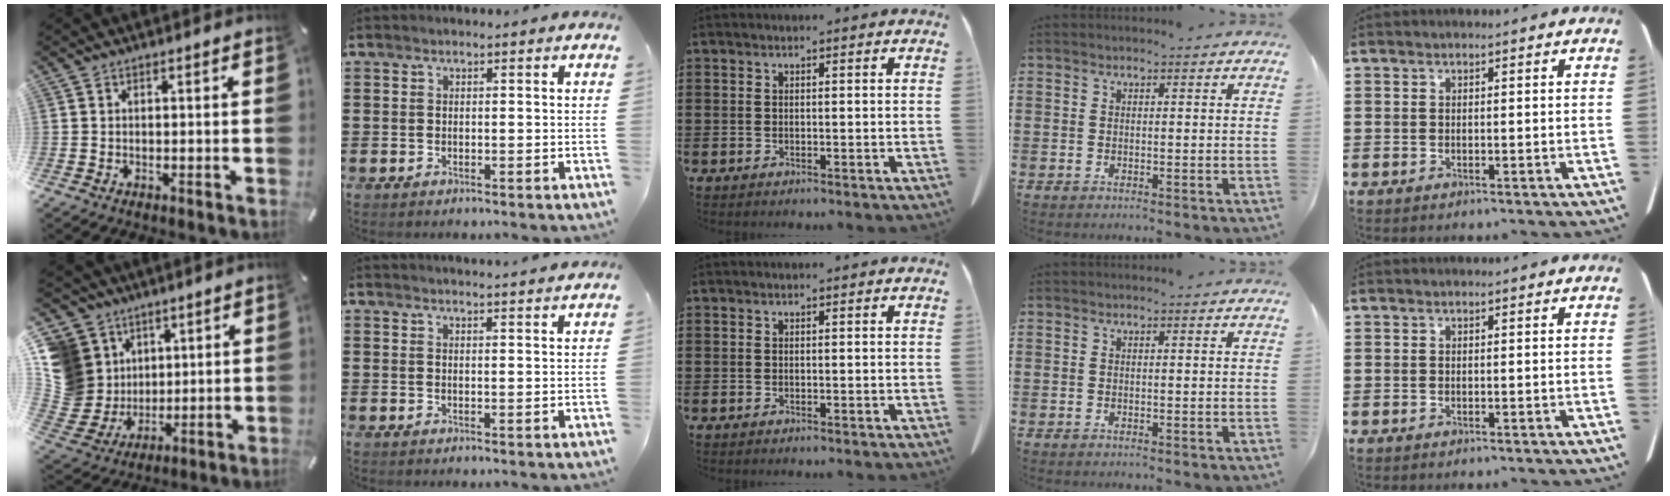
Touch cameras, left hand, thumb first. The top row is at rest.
{"thumb": {"total": 15.3, "force": [3.9, 13.9, 4.9], "torque": [-0.118, -0.024, 0.085]}, "index": {"total": 2.1, "force": [2.1, -0.4, 0.2], "torque": [-0.008, -0.006, 0.040]}}